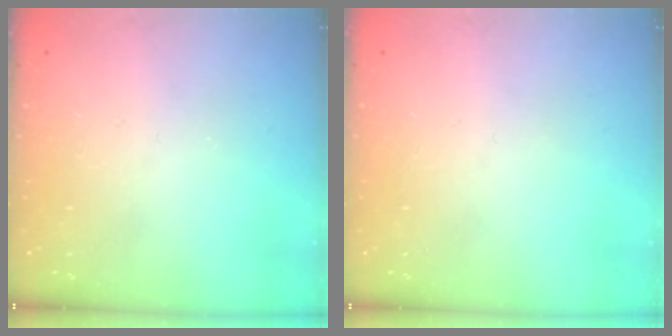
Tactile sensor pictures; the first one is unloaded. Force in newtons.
{"total": 0.0}